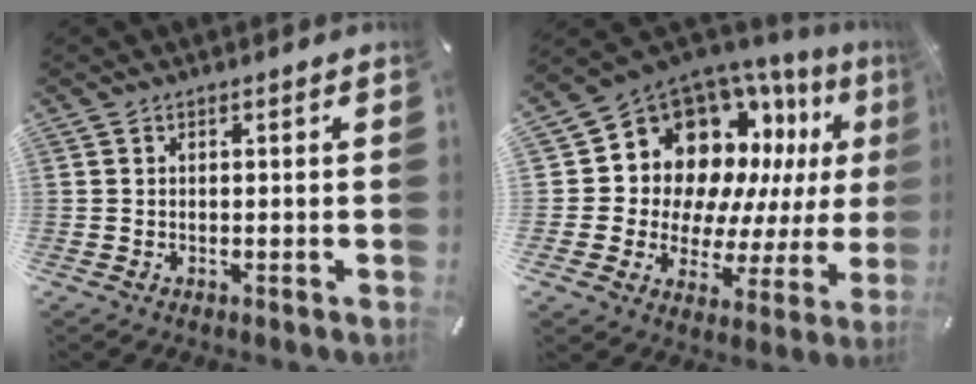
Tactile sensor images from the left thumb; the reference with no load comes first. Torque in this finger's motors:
{"motor_torque": [2.50, 2.51, 1.51, -1.26, 0.43]}